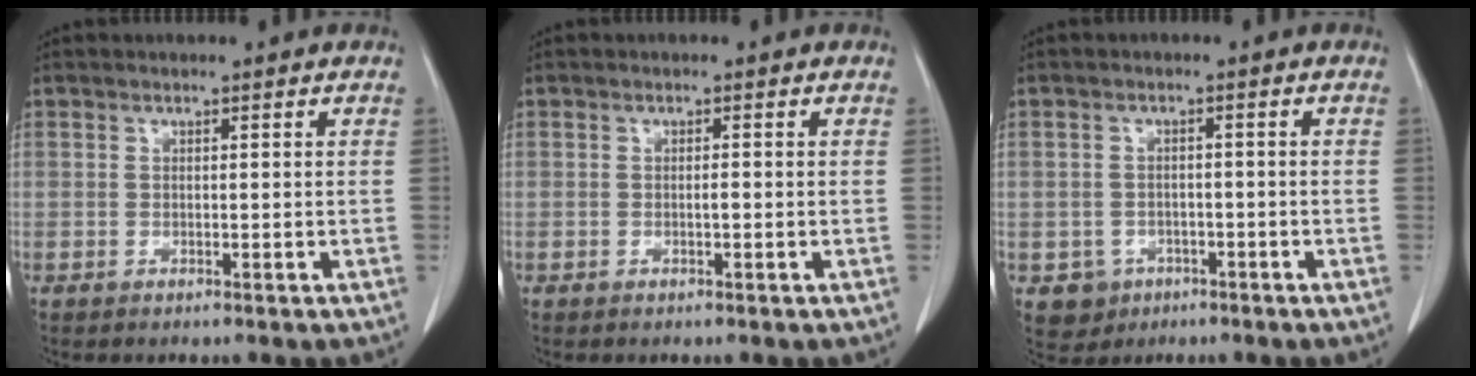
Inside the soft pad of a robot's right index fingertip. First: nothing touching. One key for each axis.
{"total": 0.6, "fx": -0.1, "fy": 0.1, "fz": 0.6, "tx": -0.011, "ty": 0.003, "tz": 0.001}
{"total": 3.9, "fx": -1.8, "fy": 3.4, "fz": 0.4, "tx": -0.001, "ty": 0.010, "tz": -0.019}